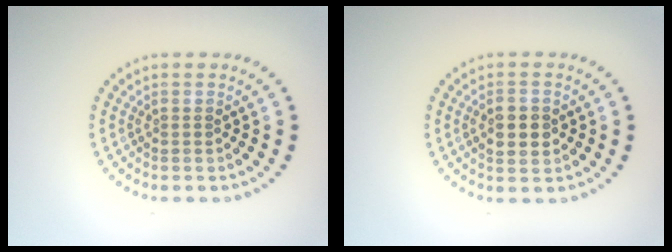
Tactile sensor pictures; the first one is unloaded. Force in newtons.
{"total": 2.9, "press": 2.9, "slide": 0.2}